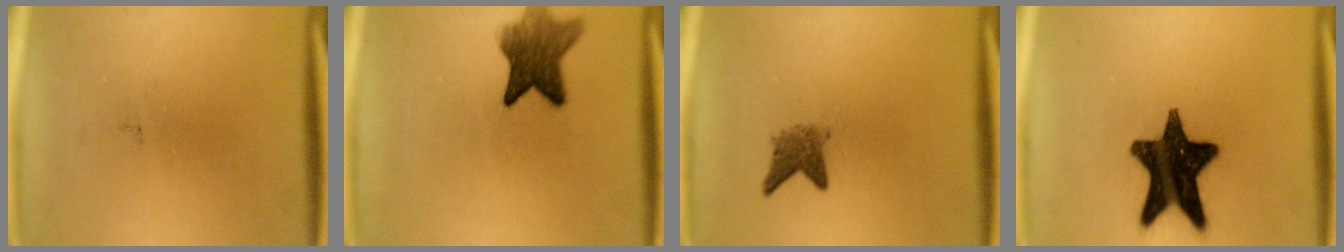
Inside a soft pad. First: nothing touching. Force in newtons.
{"total": 7.8}
{"total": 3.0}
{"total": 17.4}